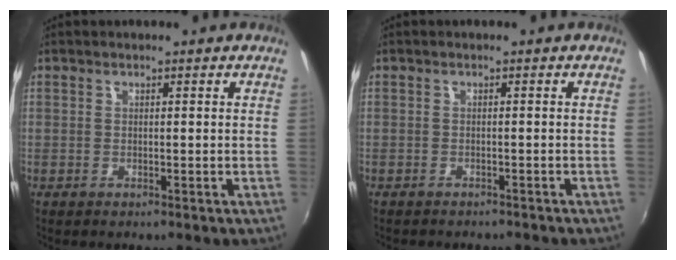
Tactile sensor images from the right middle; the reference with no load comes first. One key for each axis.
{"total": 3.0, "fx": -2.7, "fy": 0.9, "fz": 0.8, "tx": -0.023, "ty": -0.012, "tz": -0.039}